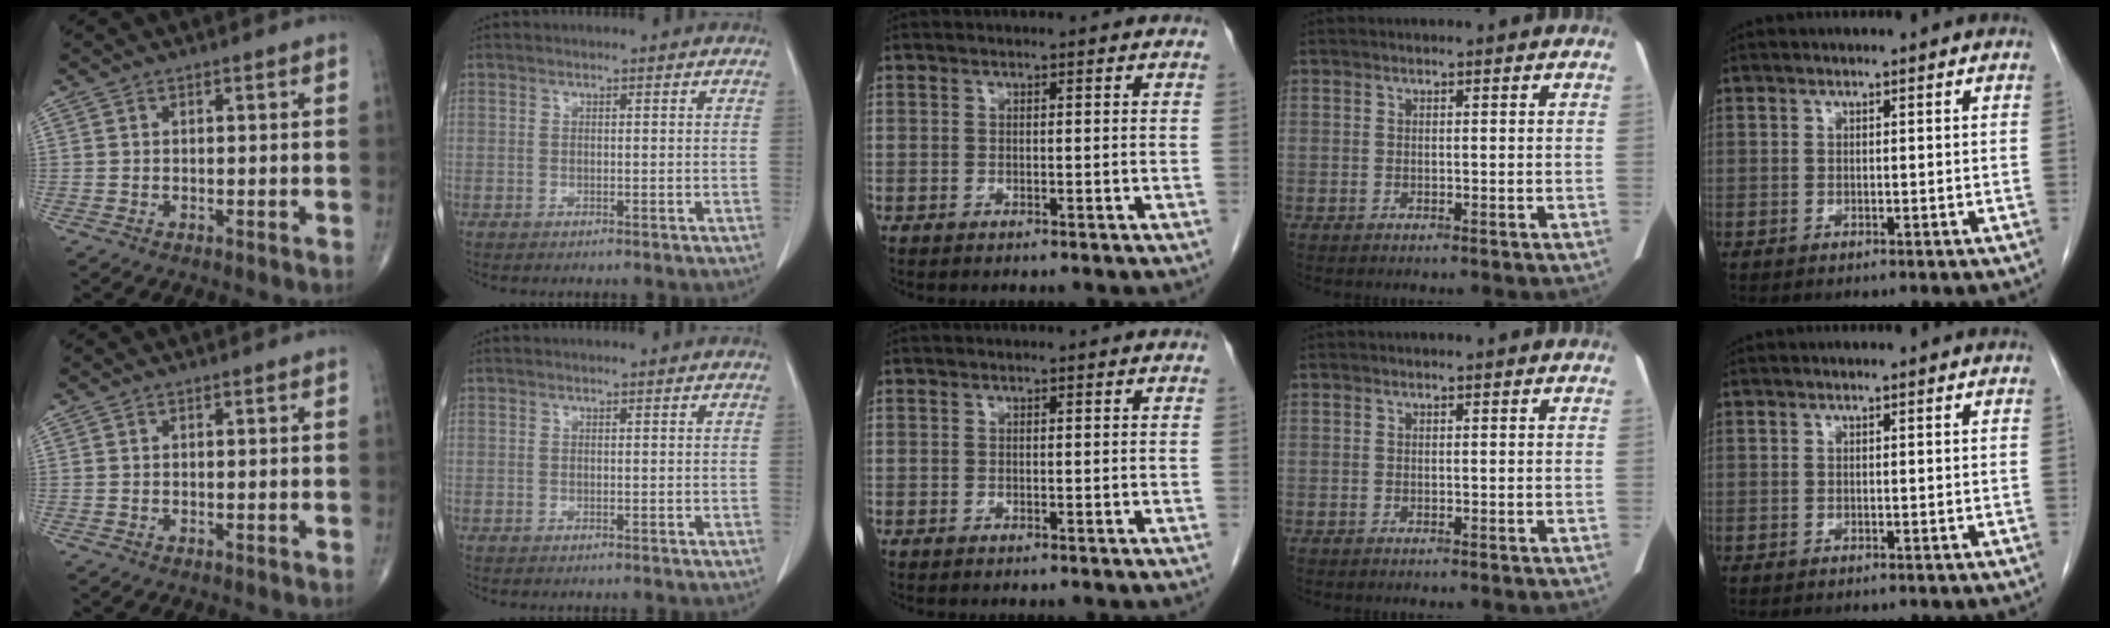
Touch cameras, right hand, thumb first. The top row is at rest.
{}